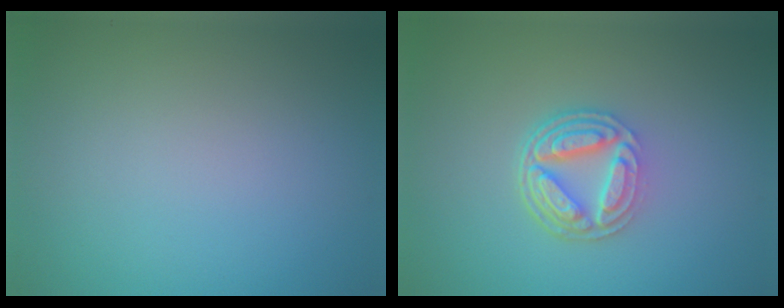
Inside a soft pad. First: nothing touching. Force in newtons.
{"total": 5.1, "press": 3.9, "slide": 3.4}